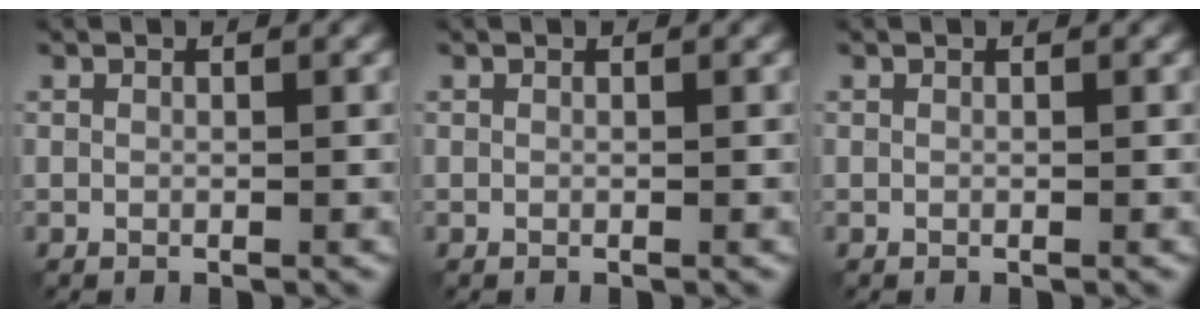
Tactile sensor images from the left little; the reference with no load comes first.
{"total": 0.0}
{"total": 0.0}